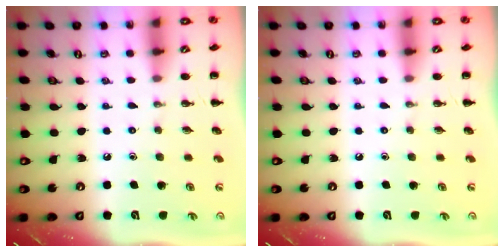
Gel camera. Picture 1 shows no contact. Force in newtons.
{"total": 0.0}